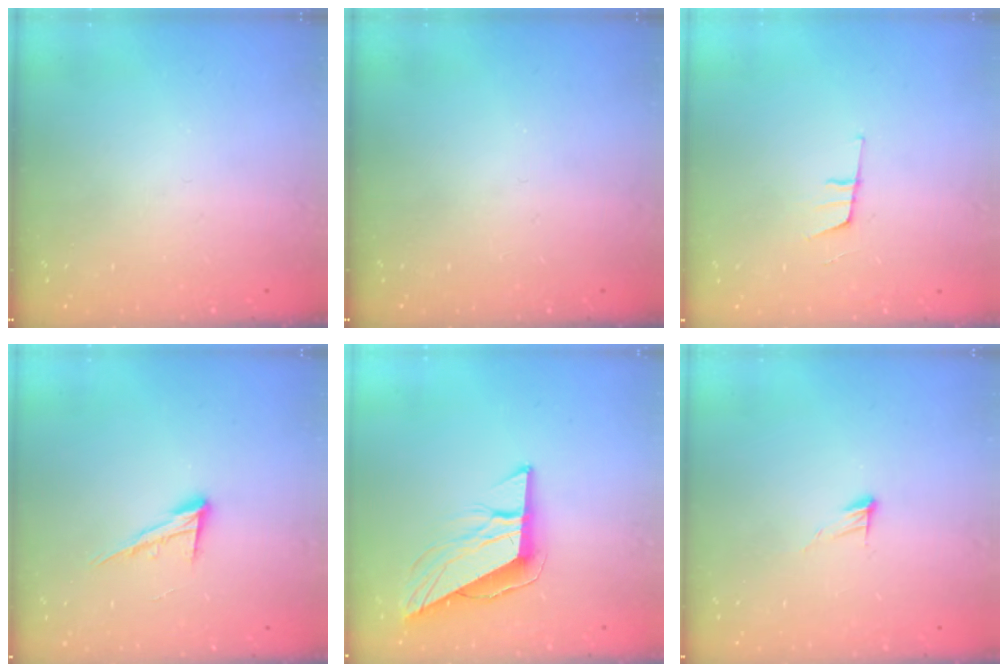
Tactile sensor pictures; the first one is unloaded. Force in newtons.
{"total": 0.0}
{"total": 7.7, "press": 7.2, "slide": 2.8}
{"total": 10.6, "press": 10.5, "slide": 1.6}
{"total": 9.9, "press": 9.9, "slide": 0.4}
{"total": 5.2, "press": 5.1, "slide": 0.4}